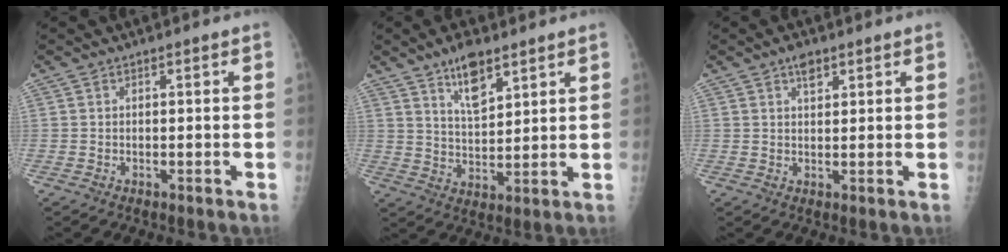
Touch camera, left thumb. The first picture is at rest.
{"total": 8.3, "force": [5.4, 3.3, 5.5], "torque": [-0.078, -0.034, 0.097]}
{"total": 3.0, "force": [1.8, 1.6, 1.7], "torque": [-0.018, -0.008, 0.029]}